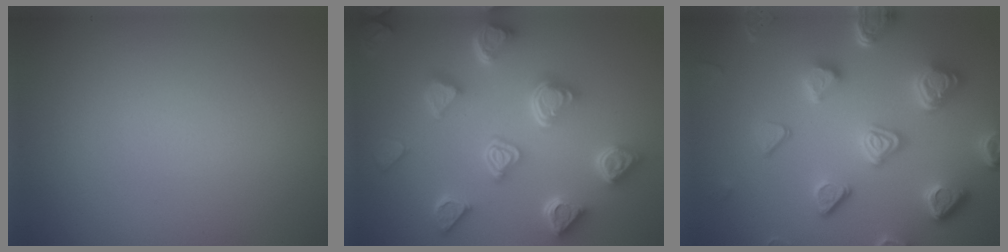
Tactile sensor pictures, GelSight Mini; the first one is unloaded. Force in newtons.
{"total": 6.9, "press": 5.7, "slide": 3.9}
{"total": 6.5, "press": 5.3, "slide": 3.8}